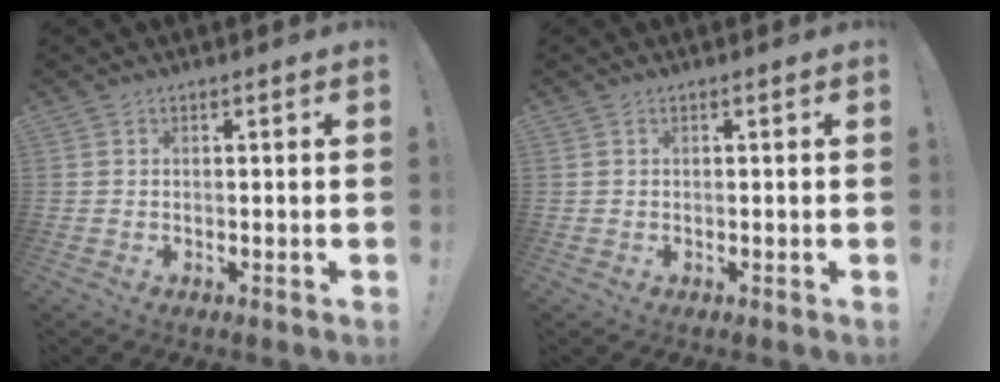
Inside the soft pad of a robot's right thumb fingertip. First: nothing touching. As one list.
[{"total": 0.0}]